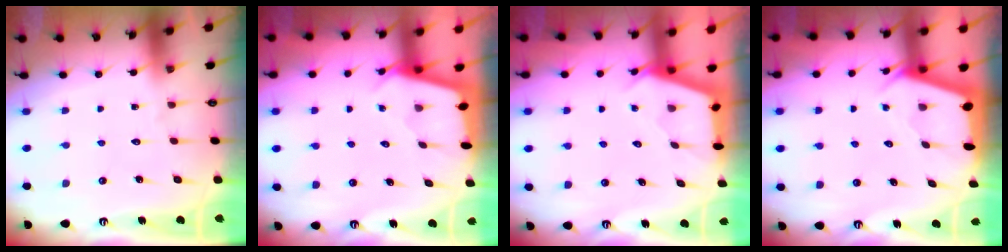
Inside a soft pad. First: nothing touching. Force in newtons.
{"total": 2.5, "press": 2.5, "slide": 0.3}
{"total": 2.5, "press": 2.5, "slide": 0.3}
{"total": 2.4, "press": 2.4, "slide": 0.3}